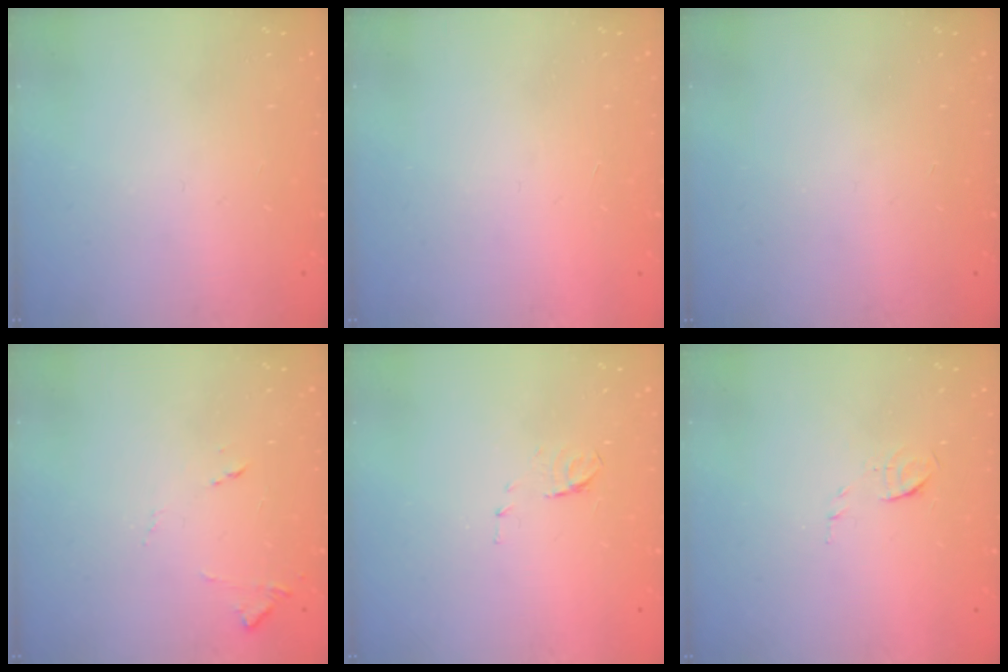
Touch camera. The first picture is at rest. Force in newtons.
{"total": 1.5, "press": 1.5, "slide": 0.1}
{"total": 0.0}
{"total": 8.2, "press": 8.2, "slide": 0.6}
{"total": 5.8, "press": 5.8, "slide": 0.7}
{"total": 5.0, "press": 4.9, "slide": 1.2}